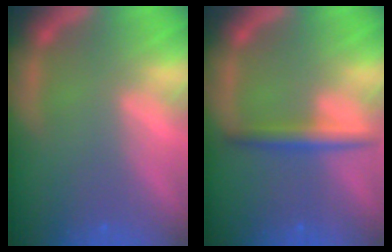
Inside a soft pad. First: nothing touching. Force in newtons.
{"total": 3.0}